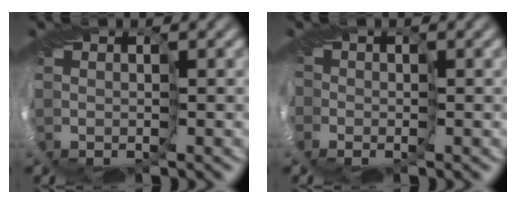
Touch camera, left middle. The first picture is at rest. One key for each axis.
{"total": 2.0, "fx": -0.3, "fy": 1.9, "fz": 0.6, "tx": -0.009, "ty": -0.003, "tz": -0.011}